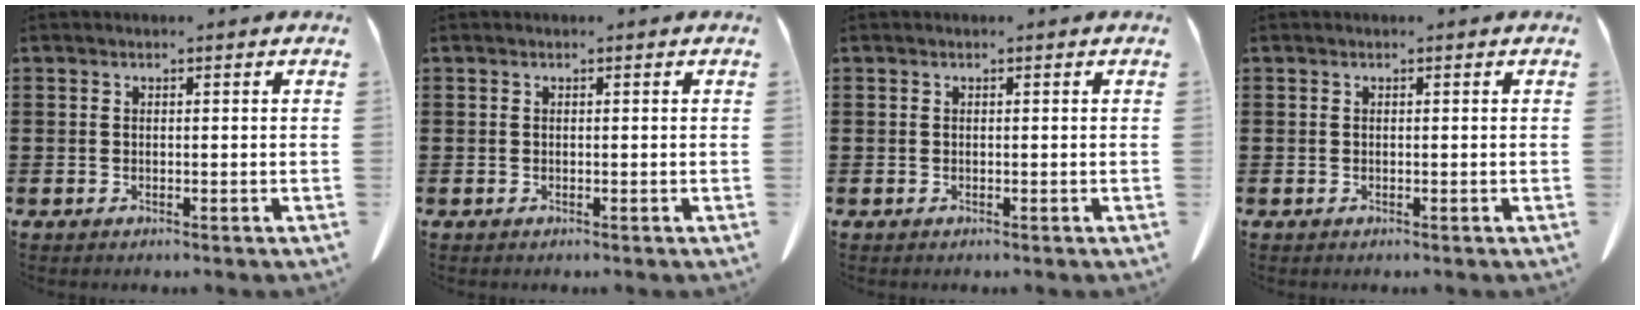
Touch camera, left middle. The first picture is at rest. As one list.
[{"total": 0.0}, {"total": 0.0}, {"total": 0.0}]